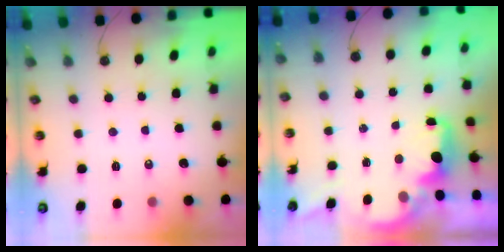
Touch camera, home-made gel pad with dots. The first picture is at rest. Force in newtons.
{"total": 2.2, "press": 2.0, "slide": 0.8}